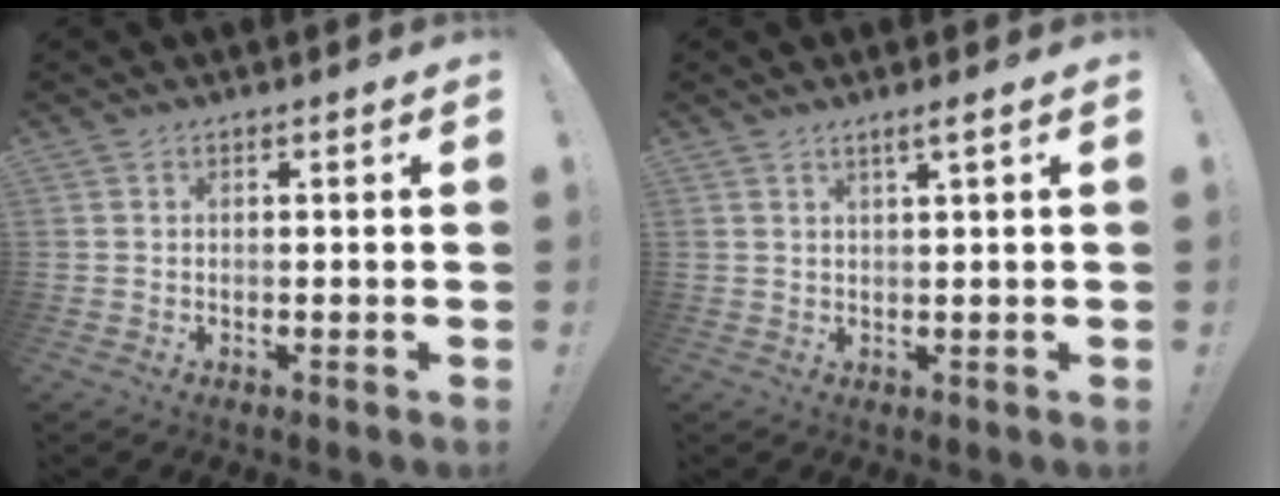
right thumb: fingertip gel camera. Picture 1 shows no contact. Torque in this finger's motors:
{"motor_torque": [-0.12, 0.03, 0.01, 0.16, 0.04]}